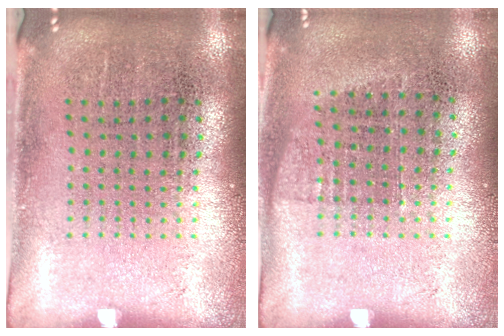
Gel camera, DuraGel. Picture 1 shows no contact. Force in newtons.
{"total": 0.8, "press": 0.7, "slide": 0.4}